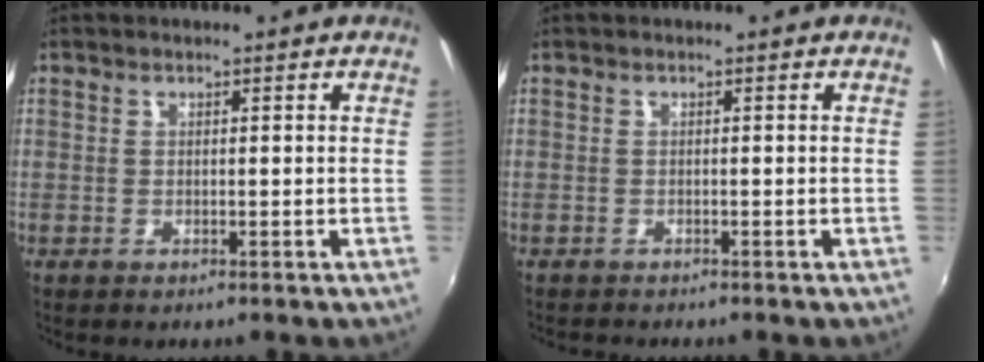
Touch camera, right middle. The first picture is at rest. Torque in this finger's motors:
{"motor_torque": [0.98, -1.16, 0.20, 0.06]}